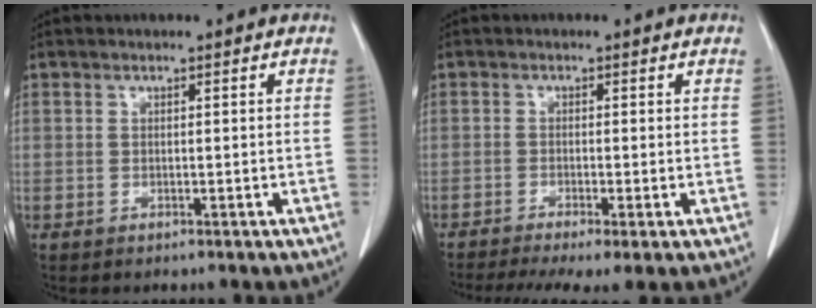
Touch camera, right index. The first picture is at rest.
{"total": 7.6, "force": [-5.1, 1.2, 5.5], "torque": [-0.088, -0.009, -0.085]}